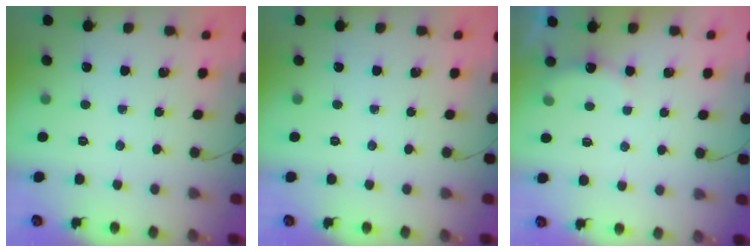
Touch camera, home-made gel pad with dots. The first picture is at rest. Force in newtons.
{"total": 0.0}
{"total": 5.6, "press": 5.5, "slide": 1.1}